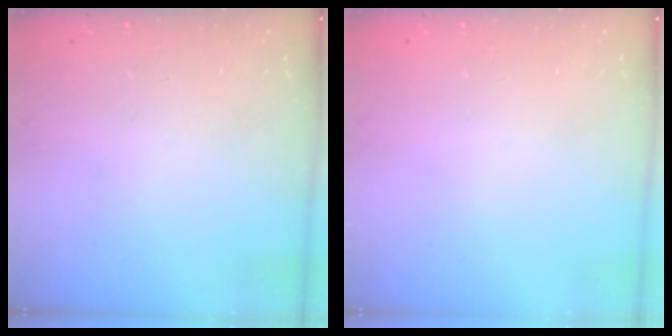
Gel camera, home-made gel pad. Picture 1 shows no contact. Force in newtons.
{"total": 0.0}